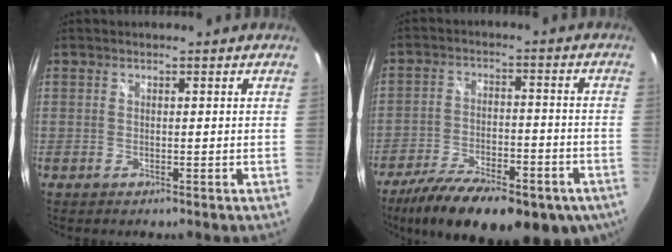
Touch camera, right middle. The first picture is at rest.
{"total": 24.8, "force": [-16.8, 9.8, 15.3], "torque": [-0.273, -0.047, -0.237]}